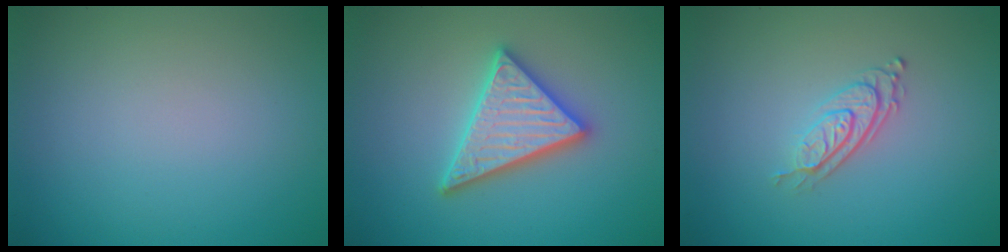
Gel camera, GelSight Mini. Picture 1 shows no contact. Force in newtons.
{"total": 4.9, "press": 4.9, "slide": 0.7}
{"total": 2.7, "press": 2.0, "slide": 1.9}